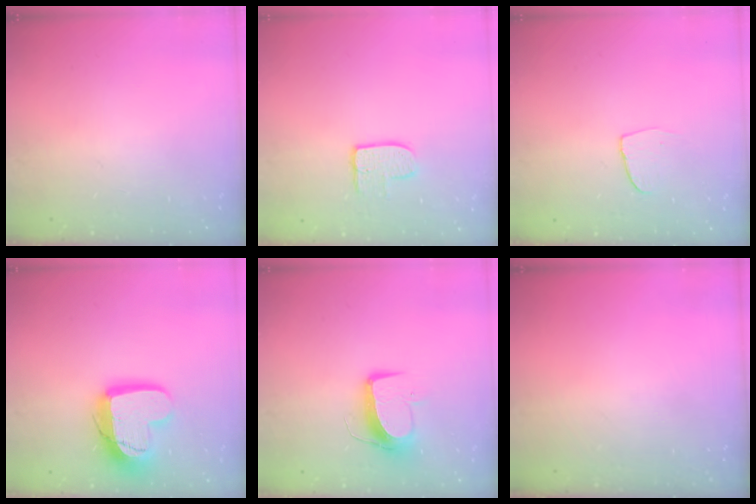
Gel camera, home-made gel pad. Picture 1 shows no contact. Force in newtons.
{"total": 7.4, "press": 7.4, "slide": 0.2}
{"total": 4.2, "press": 4.2, "slide": 0.3}
{"total": 16.0, "press": 15.9, "slide": 1.5}
{"total": 9.9, "press": 9.8, "slide": 1.0}
{"total": 0.0}